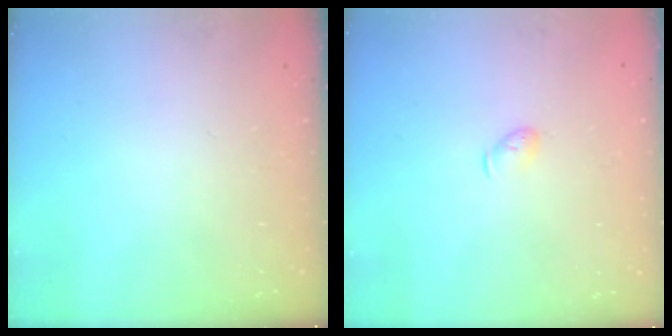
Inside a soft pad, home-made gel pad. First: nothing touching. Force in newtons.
{"total": 3.6, "press": 3.5, "slide": 0.7}